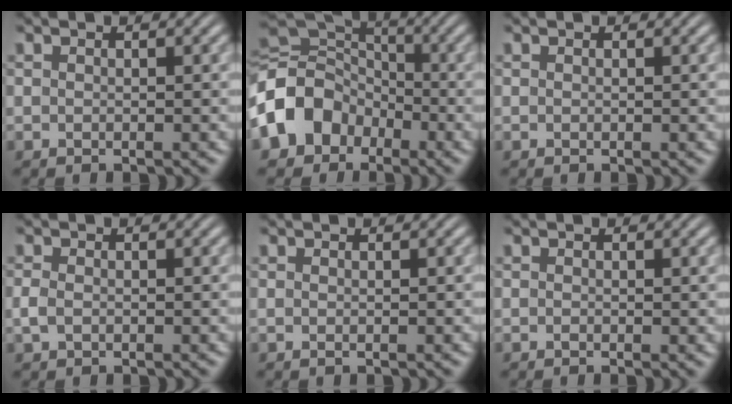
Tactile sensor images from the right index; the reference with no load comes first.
{"total": 11.3, "force": [-1.3, 9.9, 5.2], "torque": [-0.140, -0.028, -0.023]}
{"total": 0.0}
{"total": 1.2, "force": [-0.4, 0.8, 0.7], "torque": [-0.024, -0.007, -0.002]}
{"total": 0.0}
{"total": 0.0}